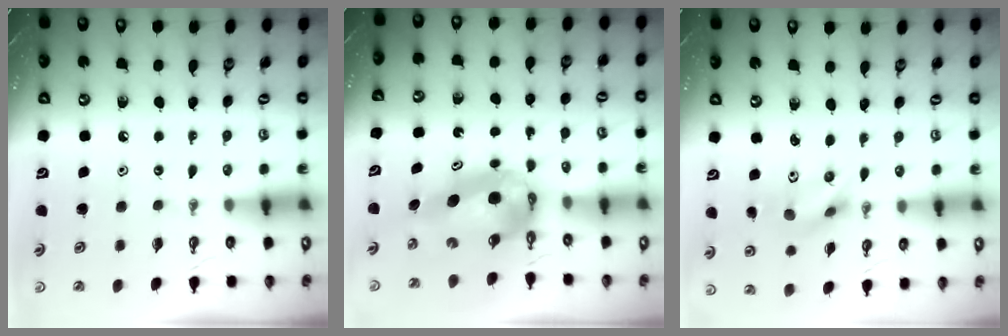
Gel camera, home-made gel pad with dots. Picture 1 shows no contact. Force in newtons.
{"total": 6.9, "press": 6.9, "slide": 0.5}
{"total": 6.6, "press": 3.1, "slide": 5.8}